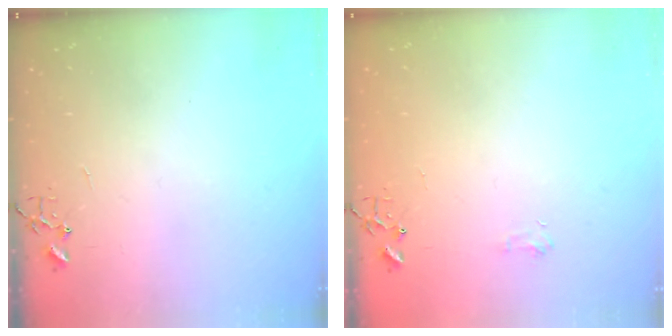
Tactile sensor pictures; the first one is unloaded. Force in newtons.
{"total": 4.8, "press": 4.7, "slide": 0.6}